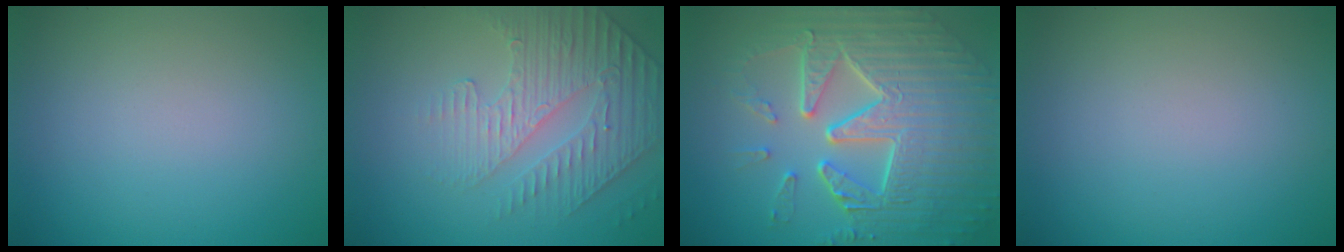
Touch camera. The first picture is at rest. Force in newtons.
{"total": 4.5, "press": 3.5, "slide": 2.9}
{"total": 9.4, "press": 6.4, "slide": 6.9}
{"total": 0.0}